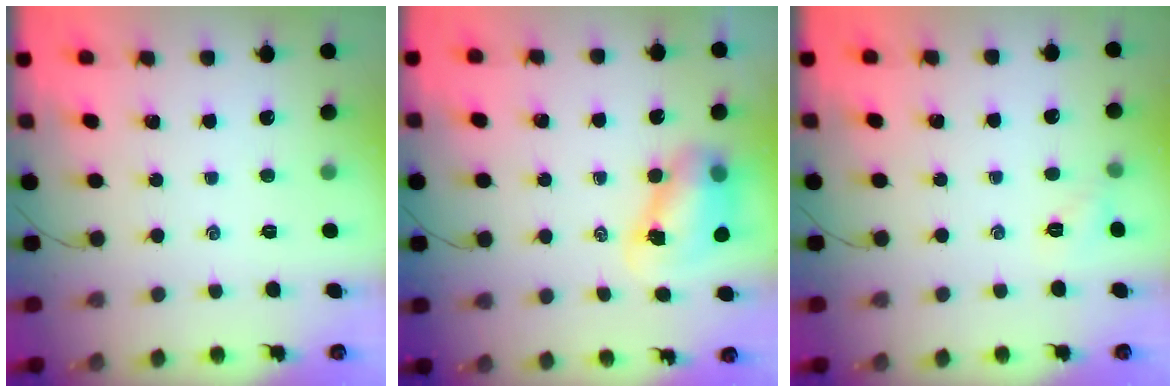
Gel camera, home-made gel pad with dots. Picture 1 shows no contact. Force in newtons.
{"total": 8.2, "press": 8.0, "slide": 1.8}
{"total": 5.9, "press": 5.6, "slide": 1.9}